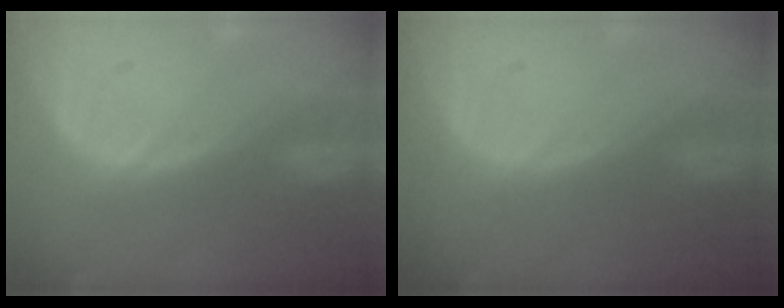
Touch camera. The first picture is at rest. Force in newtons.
{"total": 0.0}